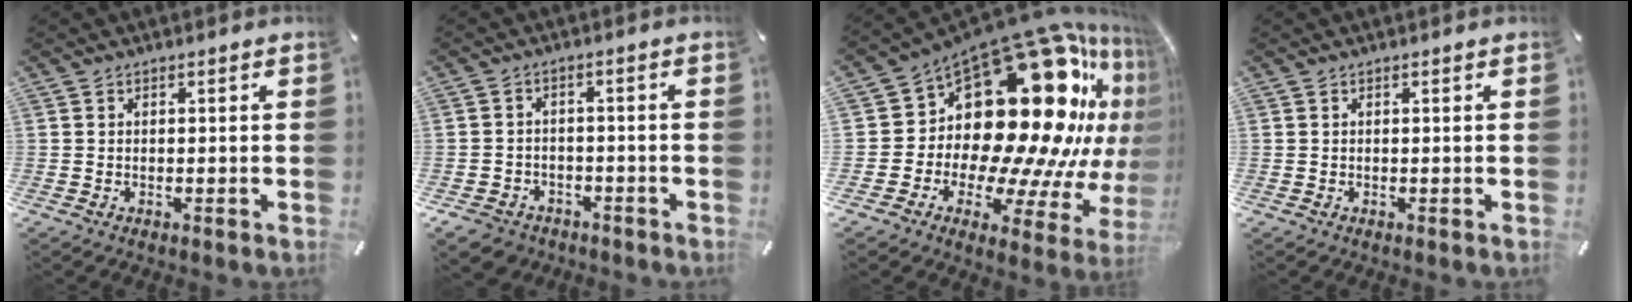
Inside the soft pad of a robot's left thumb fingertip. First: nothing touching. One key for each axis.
{"total": 5.2, "fx": -3.5, "fy": 3.5, "fz": 1.4, "tx": -0.038, "ty": 0.016, "tz": -0.071}
{"total": 30.7, "fx": 10.7, "fy": 17.1, "fz": 23.2, "tx": -0.307, "ty": -0.169, "tz": 0.226}
{"total": 0.0}